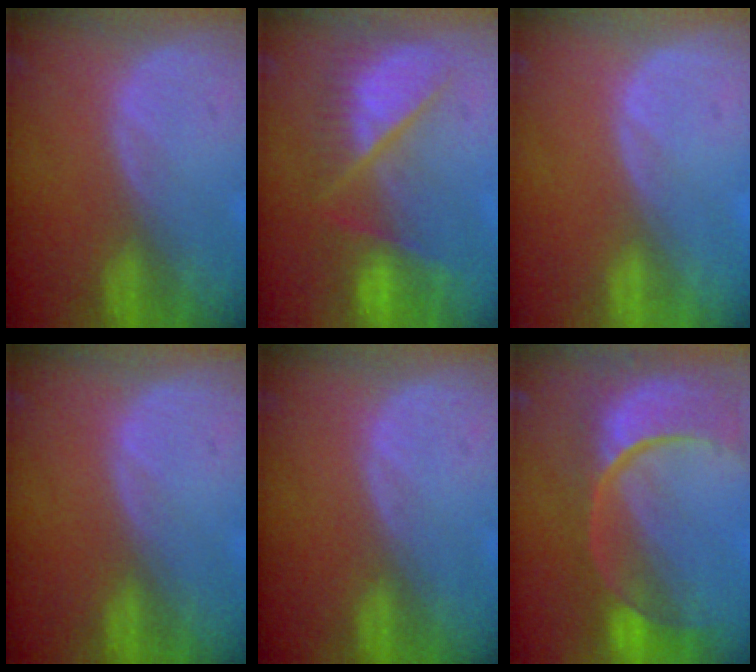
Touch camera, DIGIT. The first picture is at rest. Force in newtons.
{"total": 8.5, "press": 8.4, "slide": 0.7}
{"total": 0.0}
{"total": 0.0}
{"total": 0.0}
{"total": 12.8, "press": 10.4, "slide": 7.5}